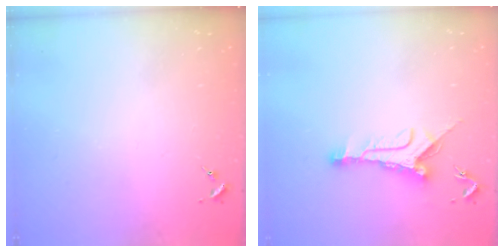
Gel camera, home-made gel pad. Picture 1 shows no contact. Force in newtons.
{"total": 10.6, "press": 10.6, "slide": 0.8}